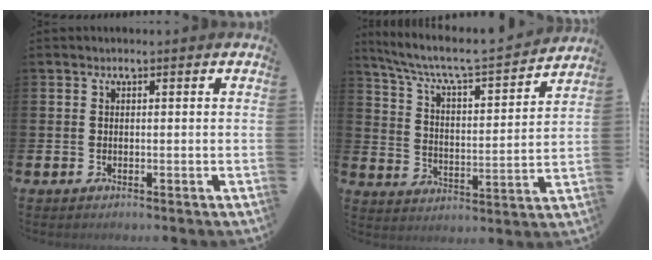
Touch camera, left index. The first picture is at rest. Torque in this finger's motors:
{"motor_torque": [0.82, -1.32, 0.38, 0.15]}